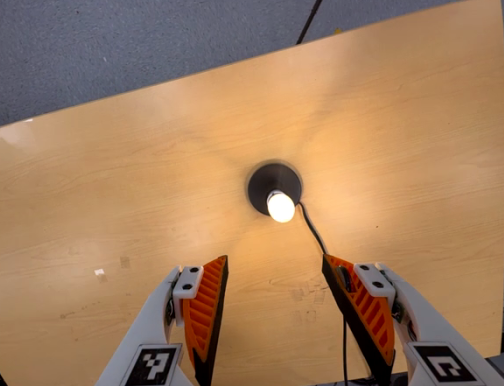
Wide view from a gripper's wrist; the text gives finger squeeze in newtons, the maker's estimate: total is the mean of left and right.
{"total": 0.0}